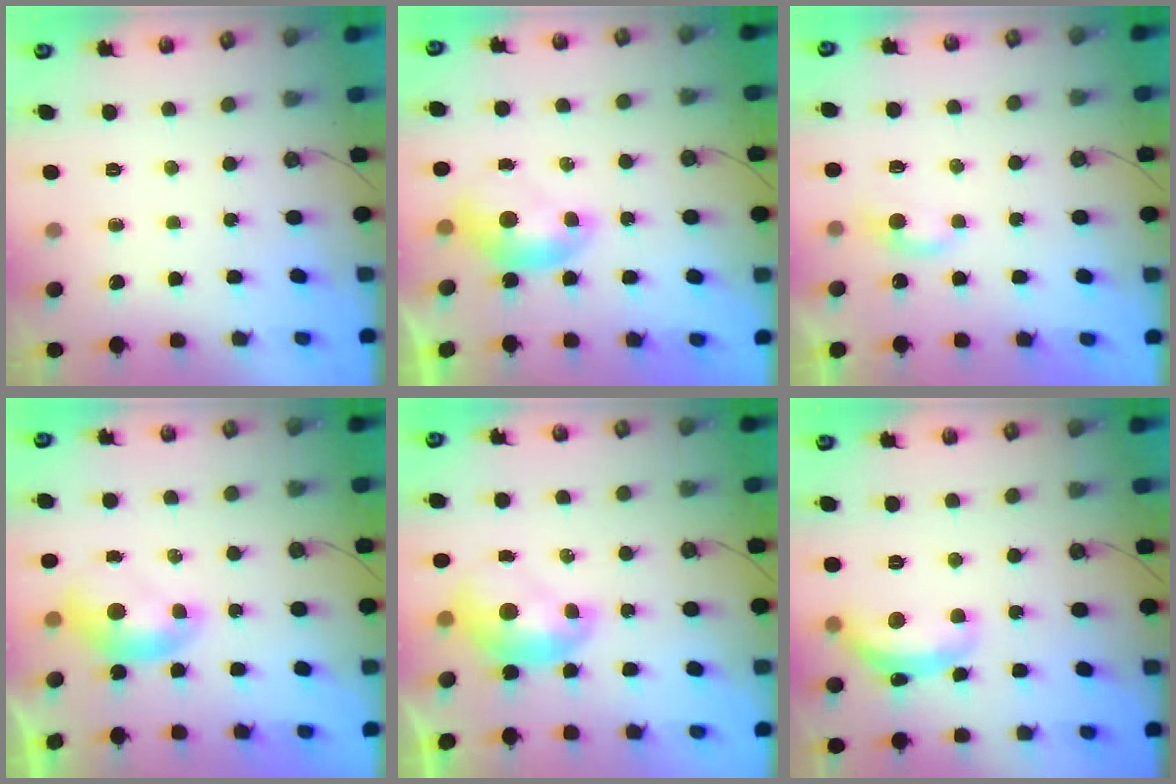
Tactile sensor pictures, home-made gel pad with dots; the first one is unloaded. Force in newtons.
{"total": 0.0}
{"total": 1.7, "press": 1.7, "slide": 0.4}
{"total": 0.0}
{"total": 1.6, "press": 1.6, "slide": 0.3}
{"total": 7.2, "press": 7.2, "slide": 0.7}